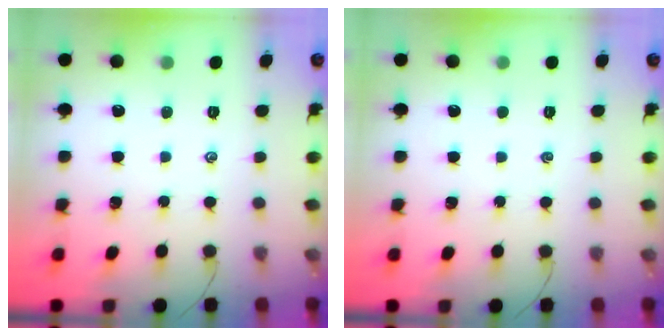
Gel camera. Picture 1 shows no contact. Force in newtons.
{"total": 0.0}